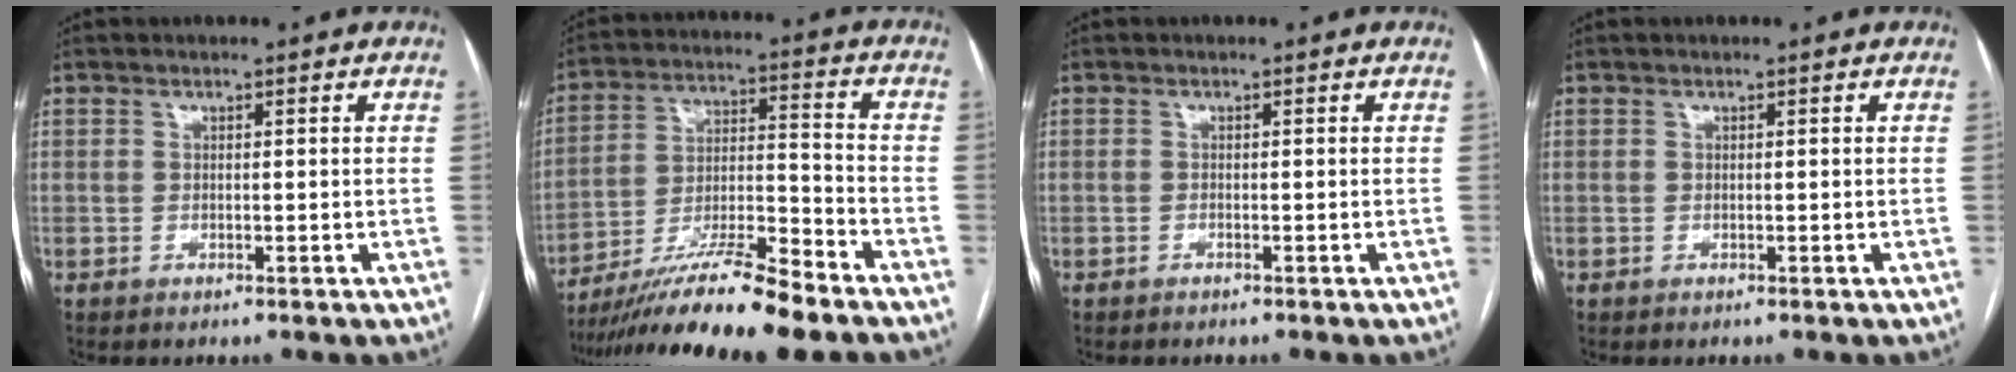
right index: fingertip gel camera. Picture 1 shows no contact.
{"total": 16.1, "force": [-12.9, 0.1, 9.7], "torque": [-0.183, -0.017, -0.229]}
{"total": 0.0}
{"total": 0.0}